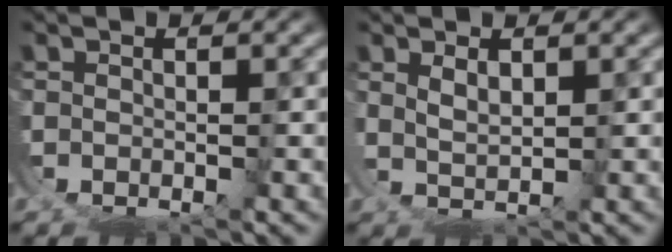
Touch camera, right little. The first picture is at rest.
{"total": 2.6, "force": [2.3, 1.1, 0.6], "torque": [-0.018, 0.007, 0.031]}